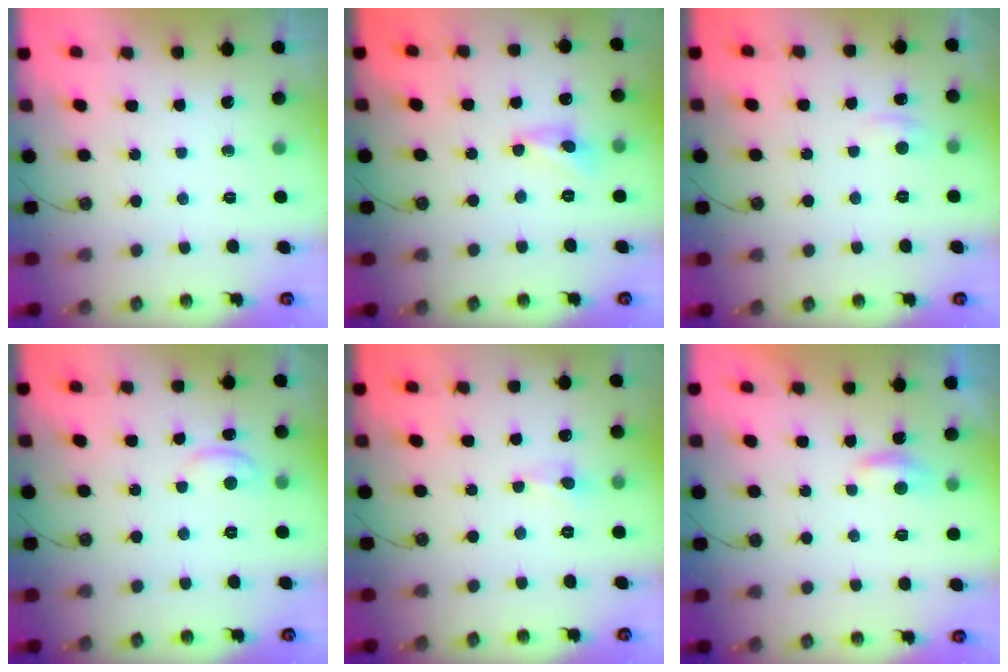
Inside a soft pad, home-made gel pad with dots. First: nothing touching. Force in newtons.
{"total": 1.9, "press": 1.9, "slide": 0.2}
{"total": 1.5, "press": 1.3, "slide": 0.7}
{"total": 1.2, "press": 1.1, "slide": 0.5}
{"total": 0.6, "press": 0.5, "slide": 0.3}
{"total": 1.3, "press": 1.2, "slide": 0.5}